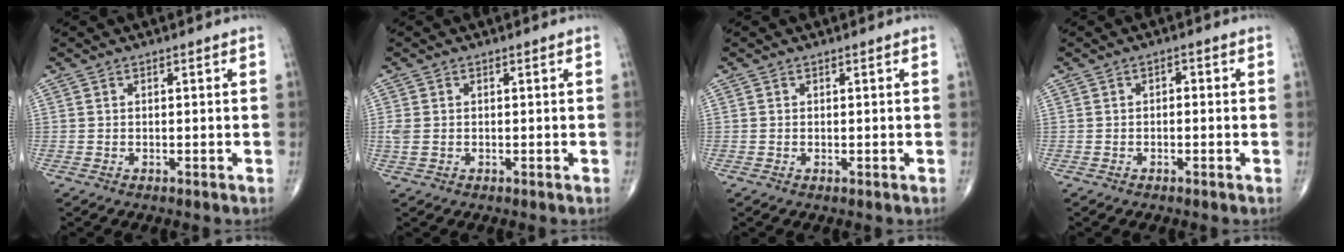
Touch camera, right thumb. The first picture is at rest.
{"total": 2.0, "force": [-0.1, 1.4, 1.5], "torque": [-0.048, 0.005, 0.000]}
{"total": 0.0}
{"total": 1.3, "force": [-0.1, 0.8, 1.0], "torque": [-0.006, 0.007, -0.008]}